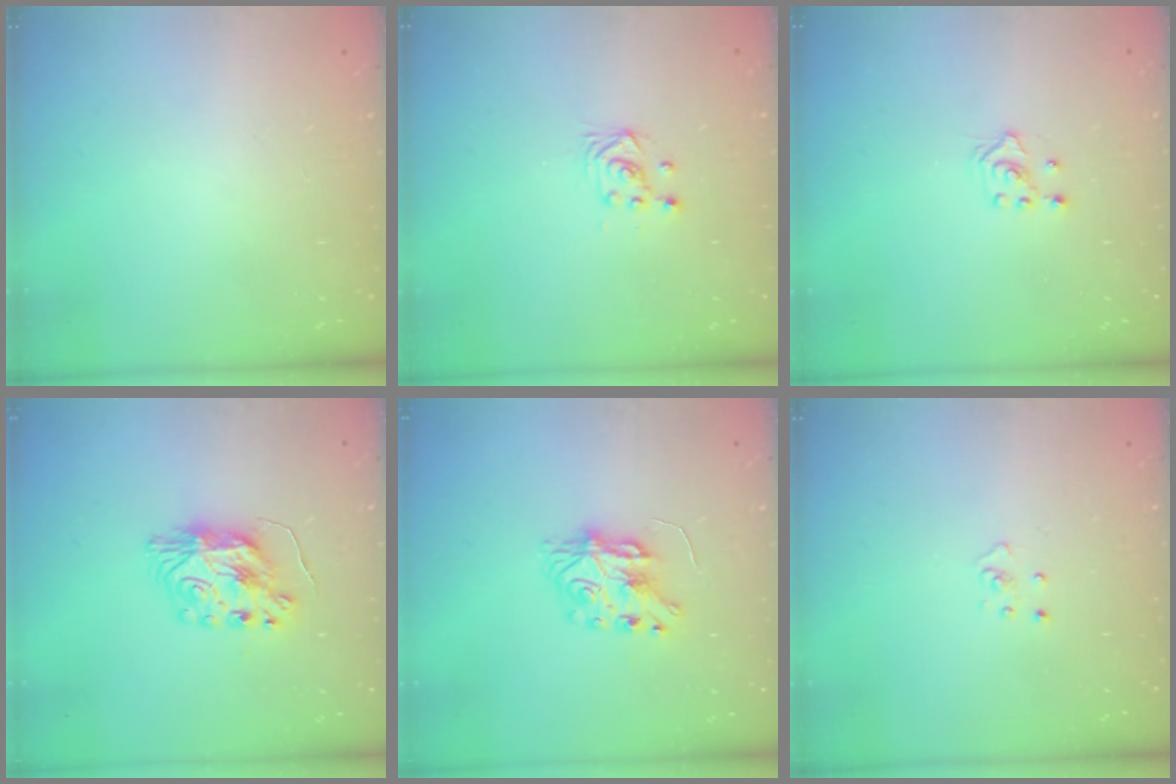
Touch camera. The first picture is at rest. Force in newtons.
{"total": 3.5, "press": 3.4, "slide": 0.8}
{"total": 2.7, "press": 2.6, "slide": 0.8}
{"total": 8.9, "press": 8.9, "slide": 0.6}
{"total": 7.2, "press": 7.2, "slide": 0.2}
{"total": 2.8, "press": 2.7, "slide": 0.3}